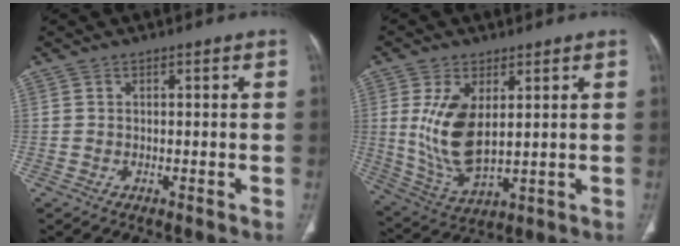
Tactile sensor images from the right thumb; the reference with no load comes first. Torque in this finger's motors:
{"motor_torque": [-0.60, 0.99, 1.04, 0.34, 0.13]}